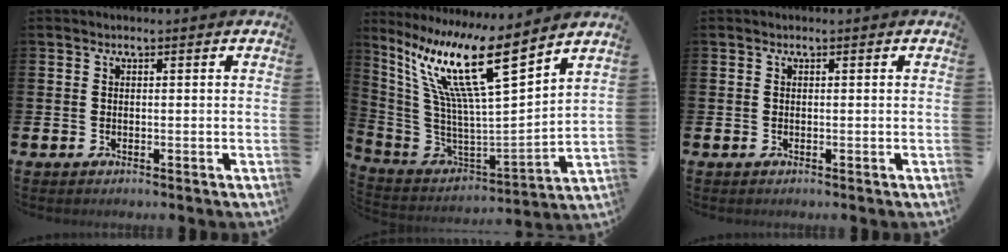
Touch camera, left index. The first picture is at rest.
{"total": 14.9, "force": [9.4, 2.4, 11.4], "torque": [-0.259, -0.064, 0.151]}
{"total": 0.0}